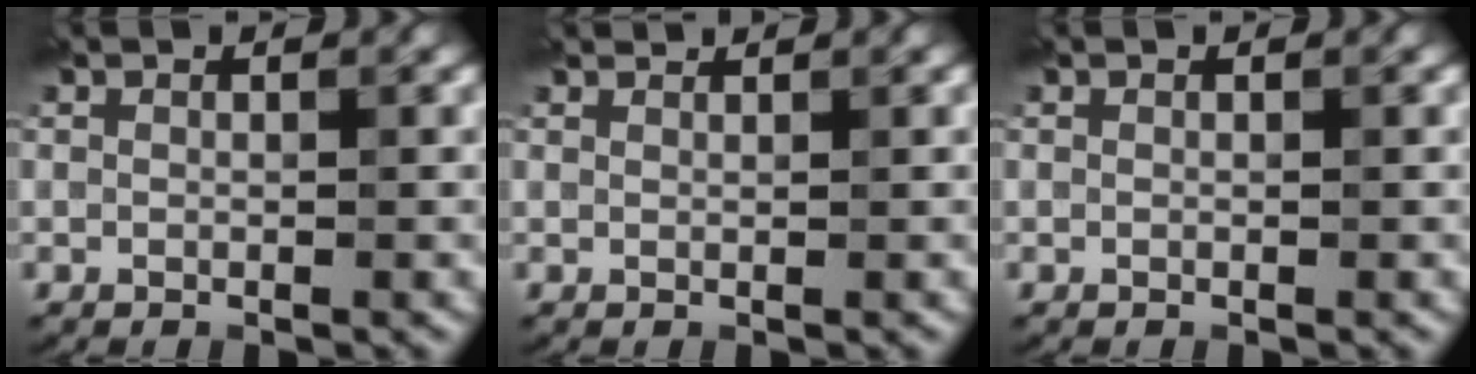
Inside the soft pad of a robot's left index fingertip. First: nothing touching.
{"total": 1.3, "force": [1.3, 0.1, 0.3], "torque": [-0.011, -0.002, 0.016]}
{"total": 0.0}